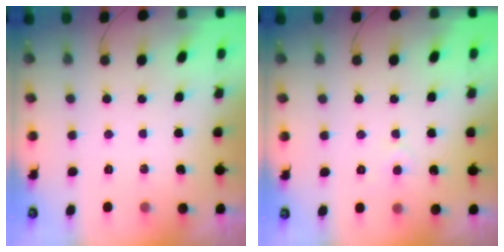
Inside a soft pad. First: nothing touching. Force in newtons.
{"total": 3.5, "press": 3.5, "slide": 0.2}